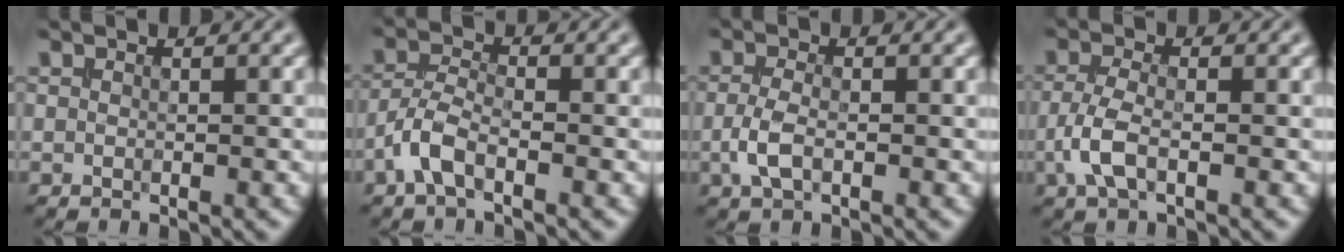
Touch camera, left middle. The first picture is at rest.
{"total": 3.0, "force": [-1.7, 1.2, 2.1], "torque": [-0.046, 0.005, -0.044]}
{"total": 2.5, "force": [-0.7, 1.2, 2.0], "torque": [-0.045, -0.001, -0.019]}
{"total": 3.0, "force": [-1.2, 1.3, 2.5], "torque": [-0.059, 0.001, -0.032]}